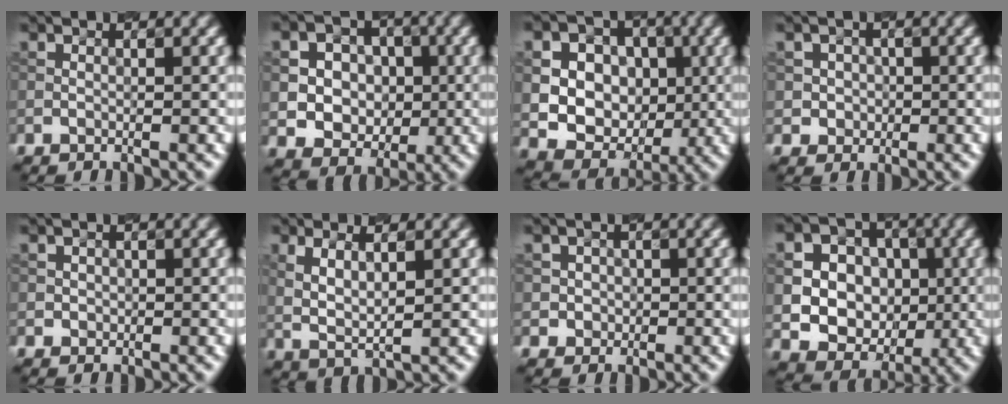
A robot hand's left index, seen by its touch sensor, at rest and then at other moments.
{"total": 7.4, "force": [0.9, 6.7, 3.2], "torque": [-0.058, 0.020, 0.009]}
{"total": 13.7, "force": [2.5, 12.1, 5.8], "torque": [-0.125, 0.028, 0.040]}
{"total": 2.1, "force": [0.2, 2.1, 0.3], "torque": [0.013, 0.000, -0.002]}
{"total": 0.8, "force": [0.1, 0.8, 0.0], "torque": [0.008, -0.004, 0.000]}
{"total": 2.8, "force": [1.1, 0.8, 2.4], "torque": [-0.052, -0.003, 0.024]}
{"total": 1.7, "force": [0.1, 1.7, 0.1], "torque": [0.018, -0.001, -0.005]}
{"total": 13.1, "force": [0.9, 12.1, 5.1], "torque": [-0.112, 0.031, -0.001]}